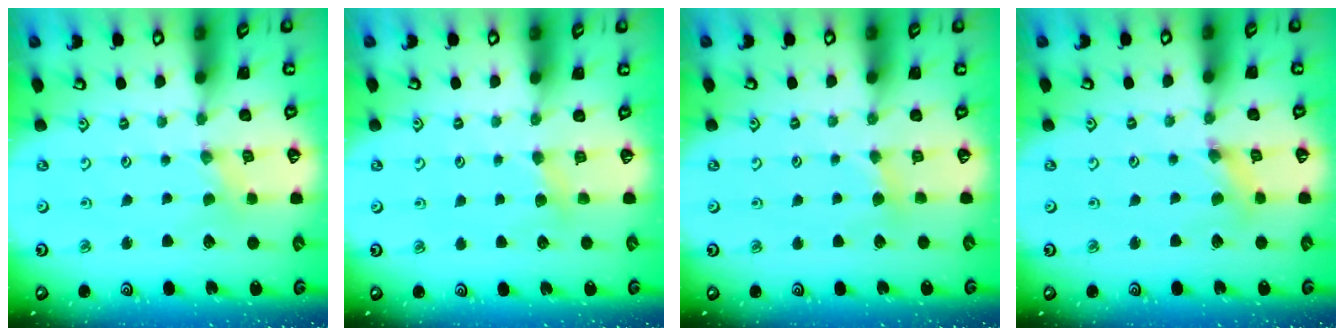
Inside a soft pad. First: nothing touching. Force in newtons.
{"total": 3.0, "press": 2.9, "slide": 0.3}
{"total": 2.4, "press": 2.4, "slide": 0.3}
{"total": 2.5, "press": 2.5, "slide": 0.4}